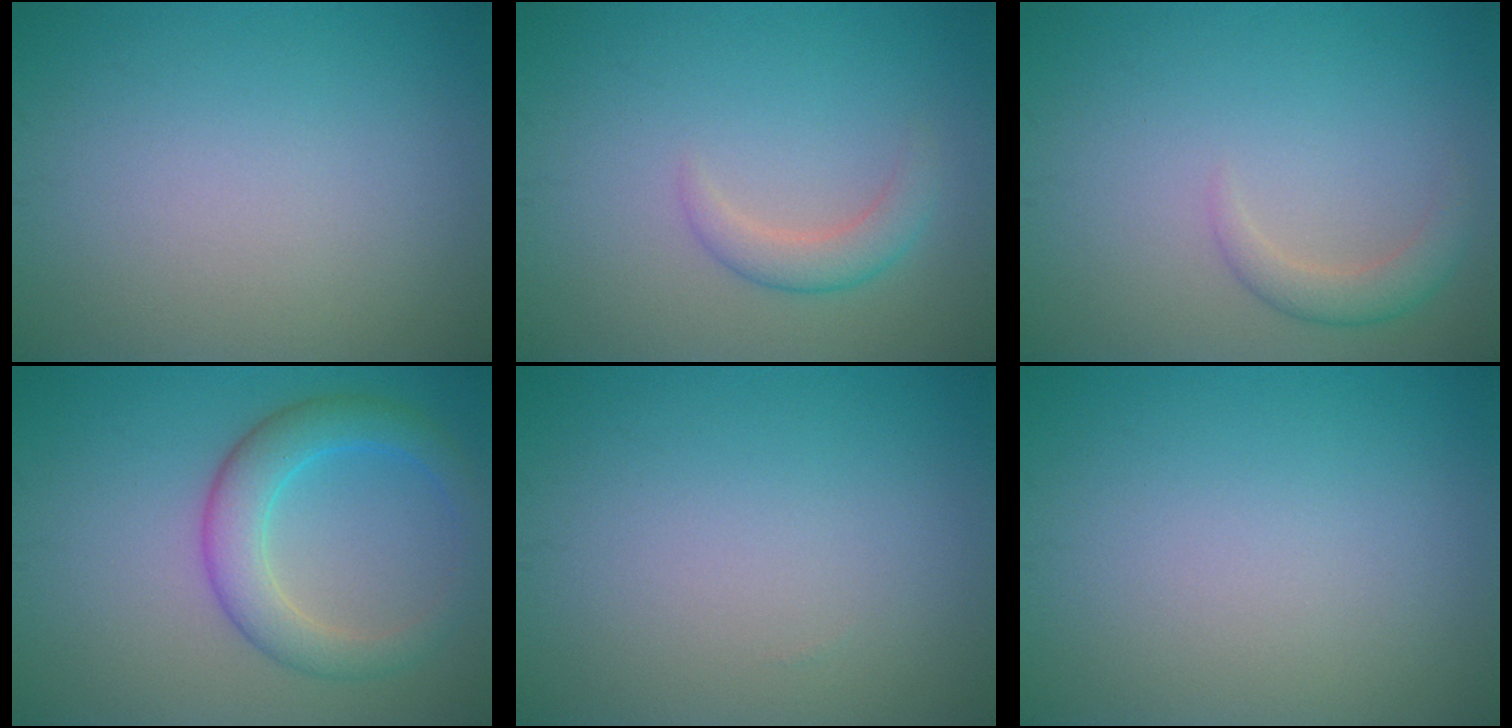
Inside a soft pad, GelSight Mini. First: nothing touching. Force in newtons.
{"total": 2.3, "press": 2.2, "slide": 0.2}
{"total": 2.1, "press": 2.1, "slide": 0.2}
{"total": 4.7, "press": 4.7, "slide": 0.1}
{"total": 0.0}
{"total": 0.0}